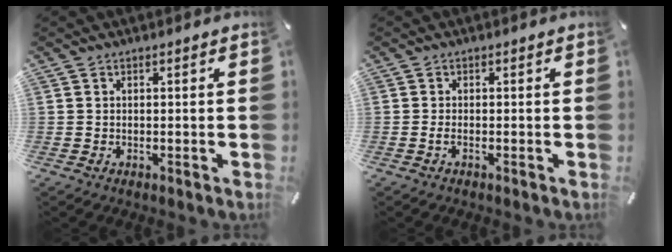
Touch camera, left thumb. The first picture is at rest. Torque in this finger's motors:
{"motor_torque": [-0.20, -0.22, 0.03, 0.03, 0.08]}